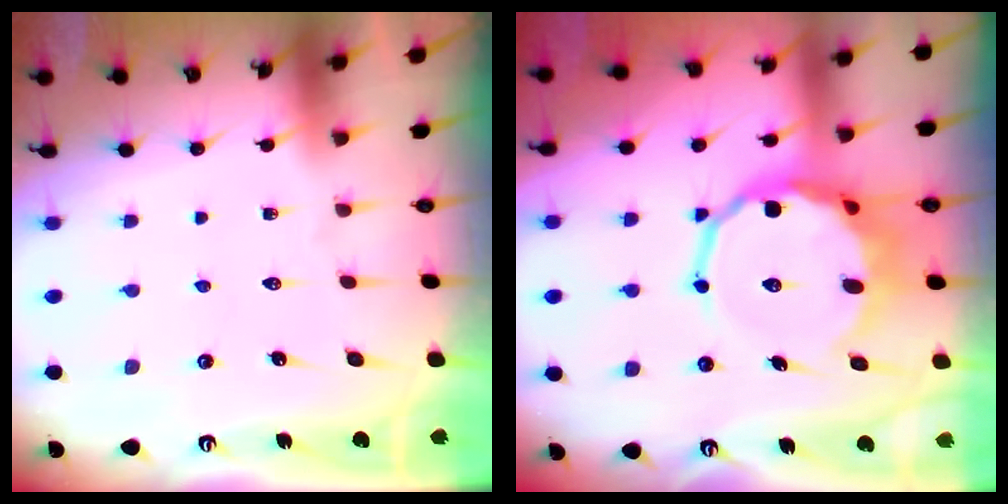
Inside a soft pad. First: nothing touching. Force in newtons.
{"total": 12.3, "press": 11.8, "slide": 3.5}